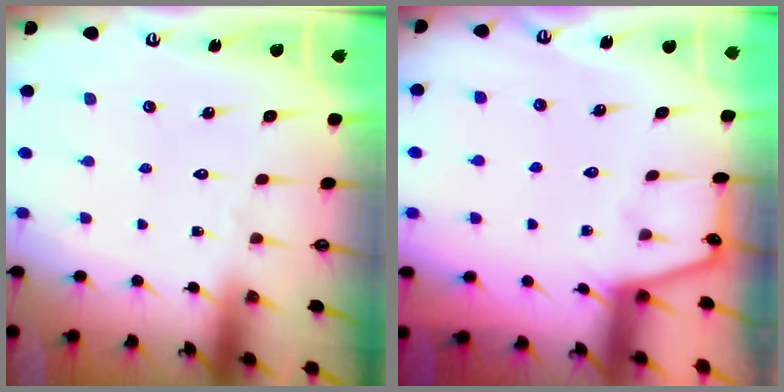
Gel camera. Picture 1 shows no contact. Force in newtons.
{"total": 2.4, "press": 2.3, "slide": 0.5}